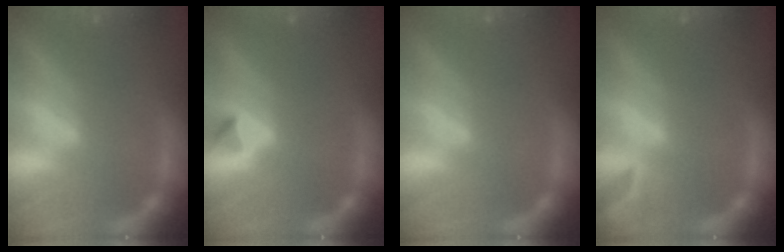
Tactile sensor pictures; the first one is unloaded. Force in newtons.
{"total": 0.9}
{"total": 0.0}
{"total": 1.9}